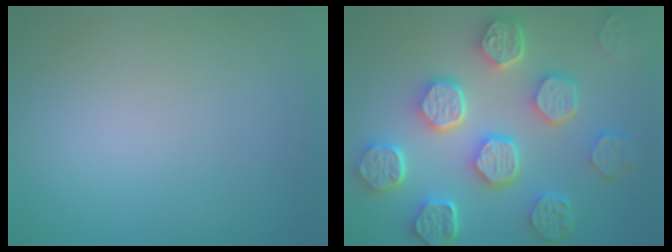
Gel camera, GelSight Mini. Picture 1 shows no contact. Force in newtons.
{"total": 8.5, "press": 6.6, "slide": 5.3}